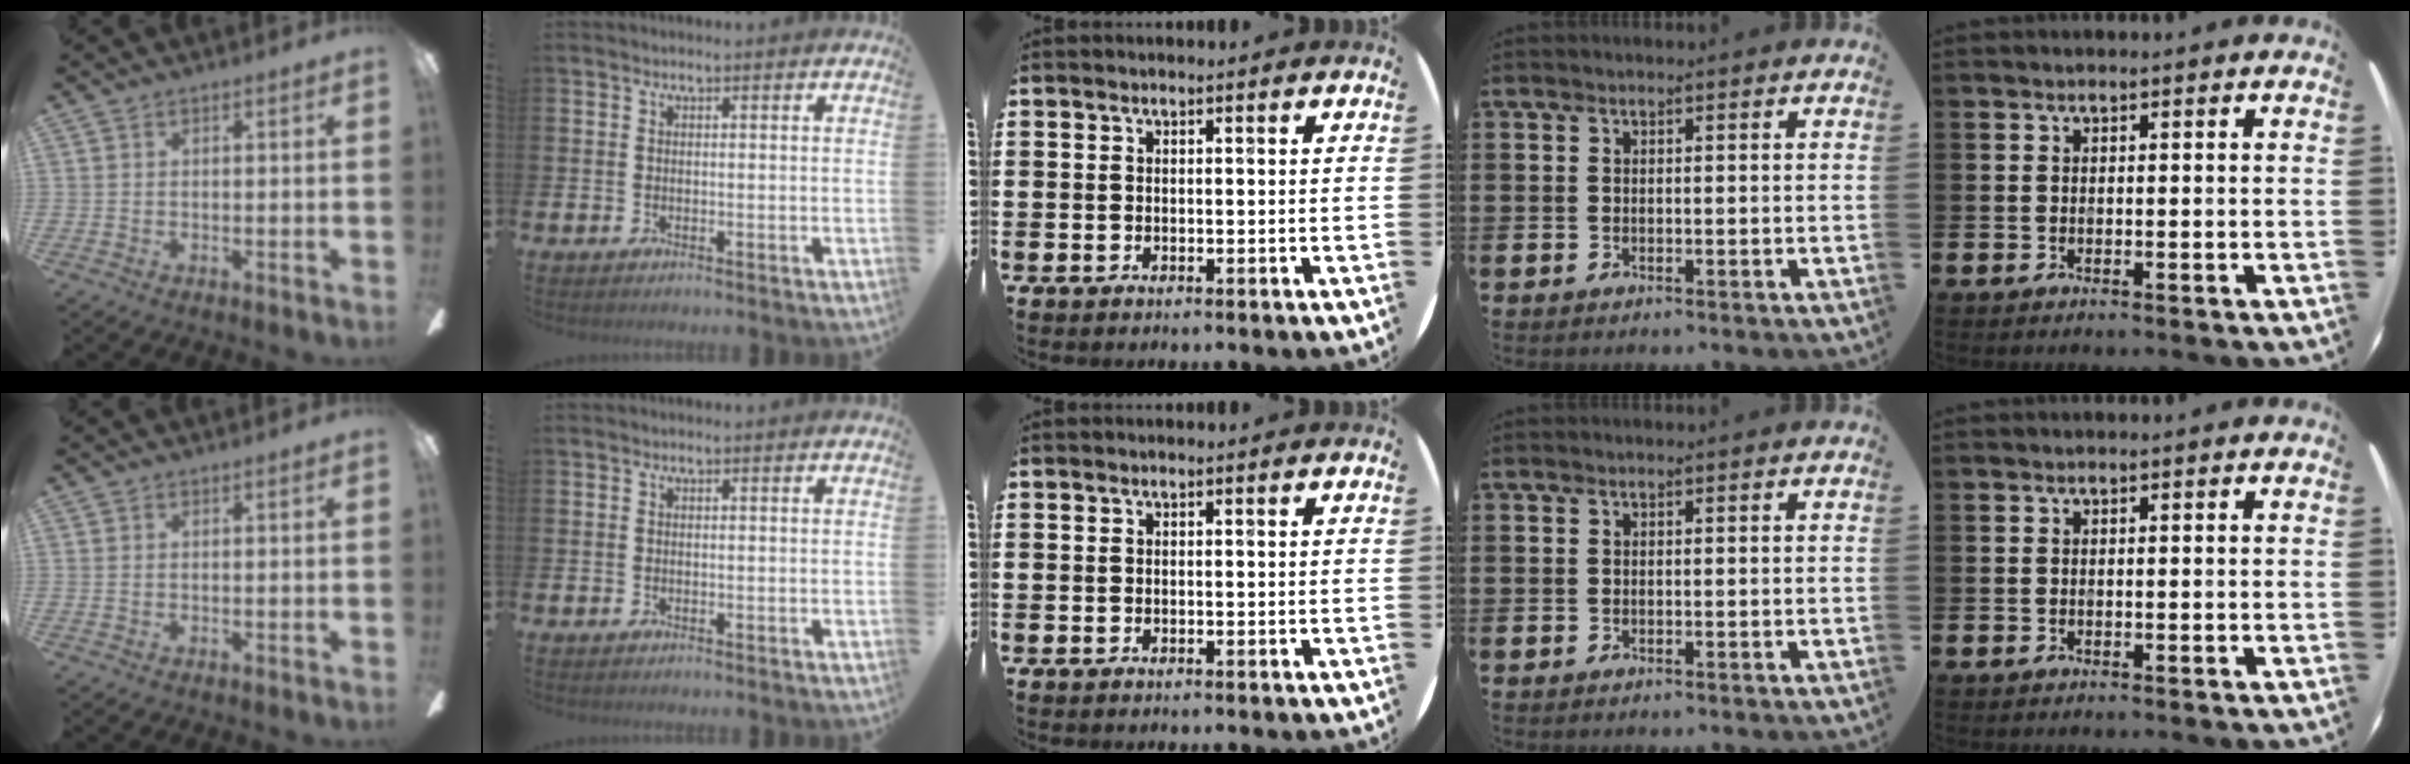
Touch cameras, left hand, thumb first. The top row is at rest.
{}